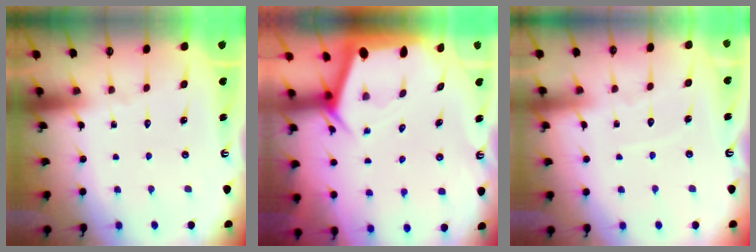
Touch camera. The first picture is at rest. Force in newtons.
{"total": 3.0, "press": 2.9, "slide": 0.4}
{"total": 3.5, "press": 3.5, "slide": 0.1}